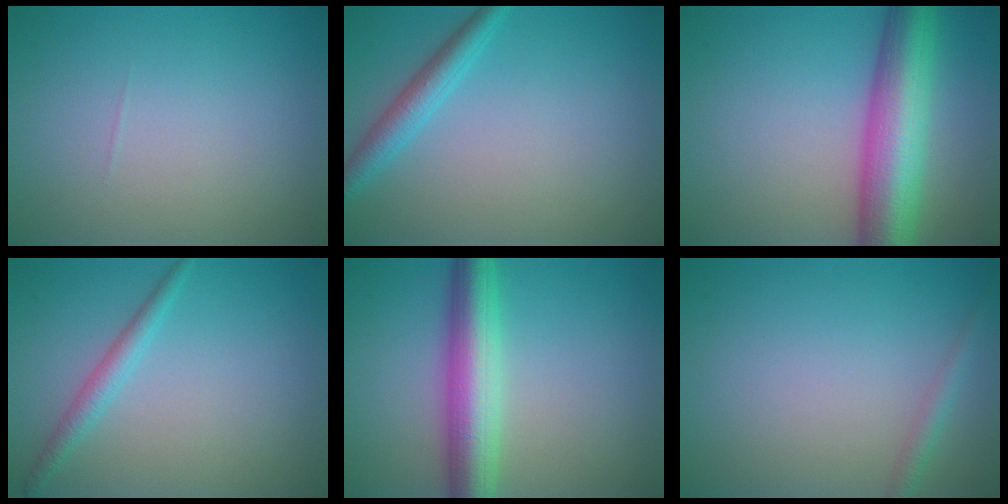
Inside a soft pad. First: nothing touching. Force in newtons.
{"total": 2.6, "press": 2.6, "slide": 0.1}
{"total": 9.3, "press": 9.3, "slide": 0.2}
{"total": 1.9, "press": 1.9, "slide": 0.1}
{"total": 6.5, "press": 6.5, "slide": 0.2}
{"total": 1.3, "press": 1.3, "slide": 0.1}